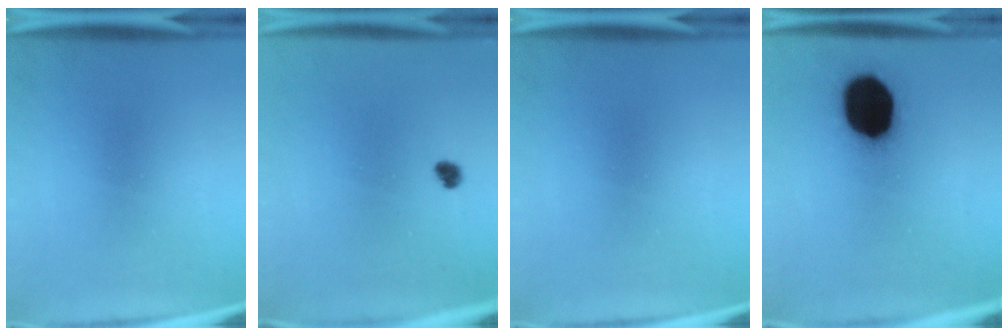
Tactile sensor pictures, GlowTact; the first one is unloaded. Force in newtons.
{"total": 1.7}
{"total": 0.0}
{"total": 18.3}